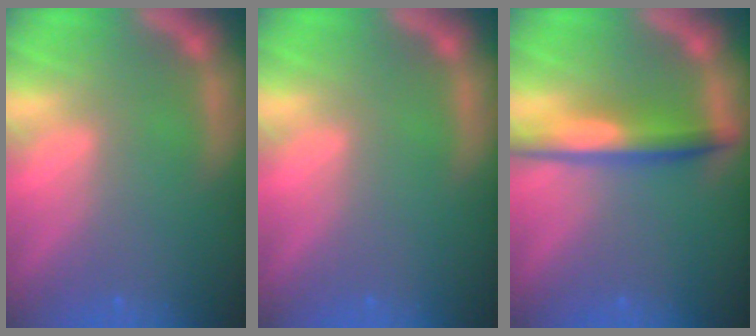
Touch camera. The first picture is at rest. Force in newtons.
{"total": 0.0}
{"total": 4.5}